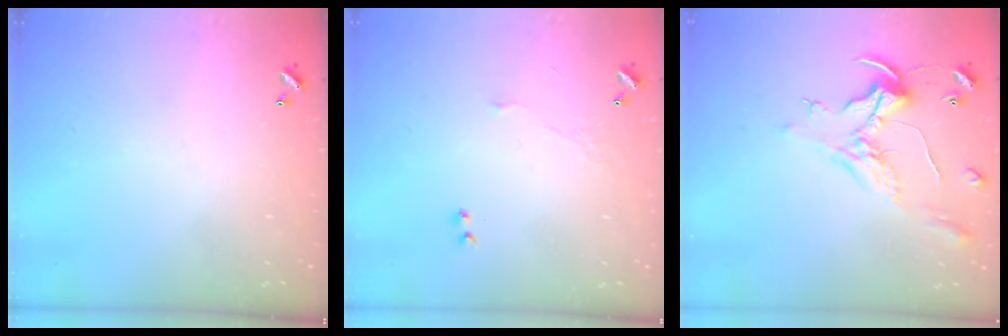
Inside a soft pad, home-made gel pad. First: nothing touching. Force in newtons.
{"total": 2.4, "press": 2.3, "slide": 0.6}
{"total": 0.8, "press": 0.5, "slide": 0.6}